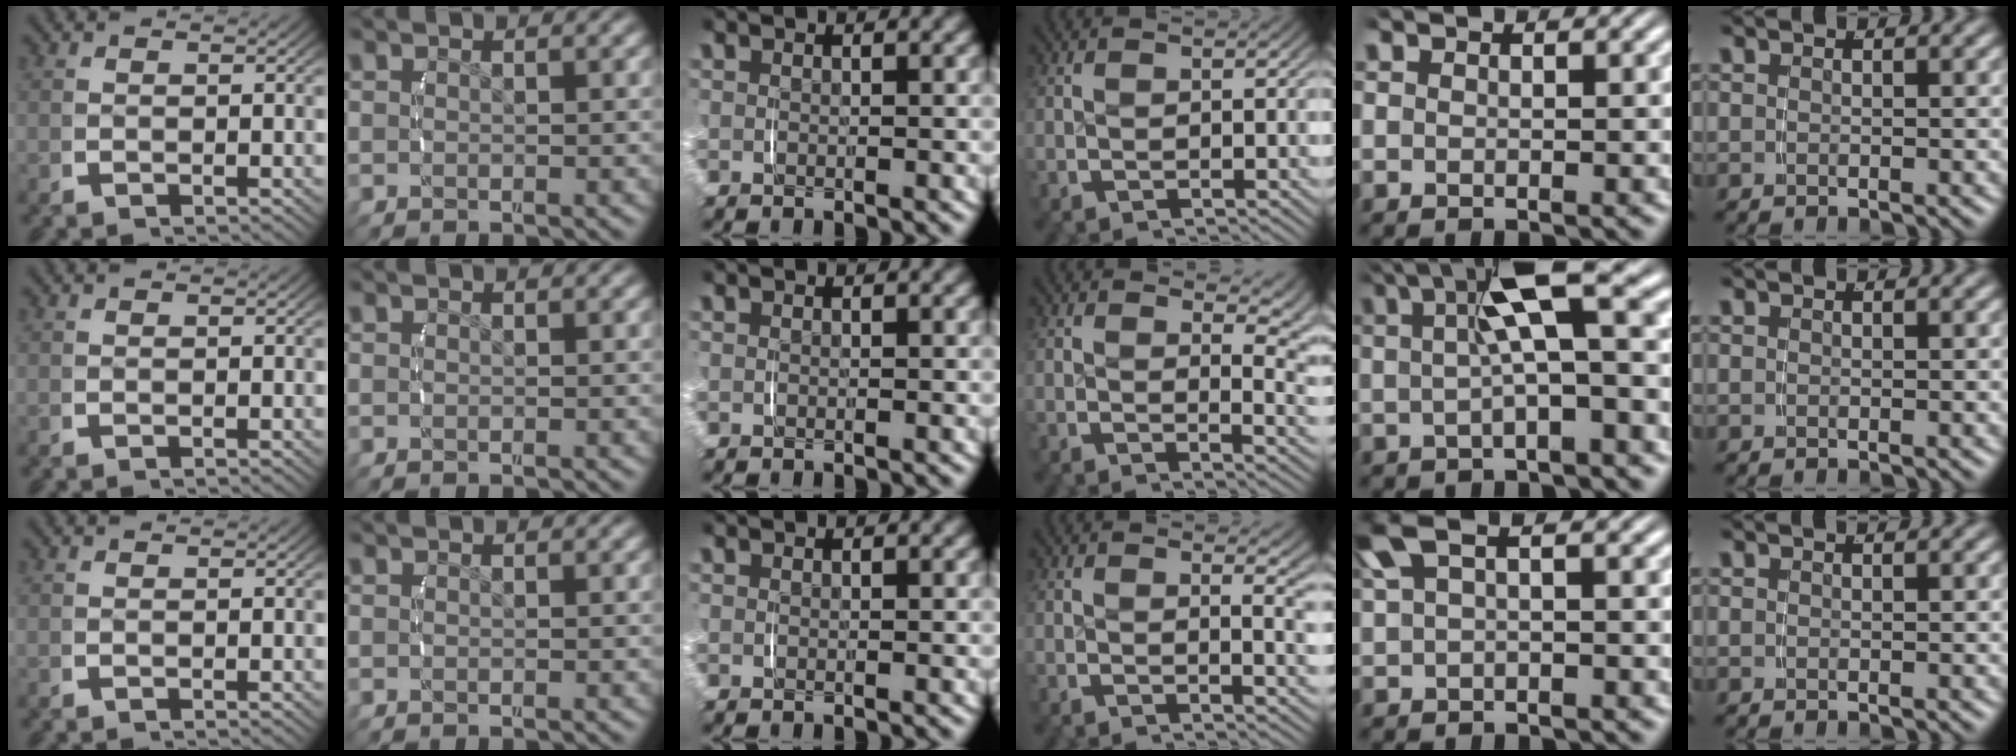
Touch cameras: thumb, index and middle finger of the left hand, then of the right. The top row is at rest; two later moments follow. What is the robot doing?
{"motion": "lift_and_place", "object": "measuring cup"}